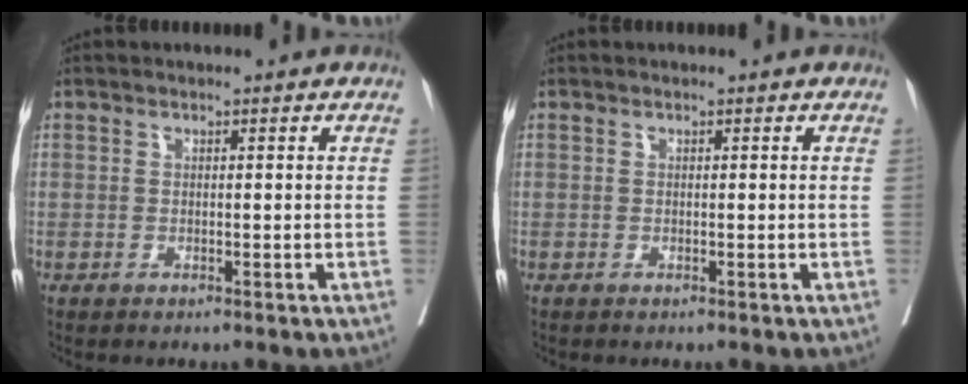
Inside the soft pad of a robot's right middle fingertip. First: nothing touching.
{"total": 0.0}